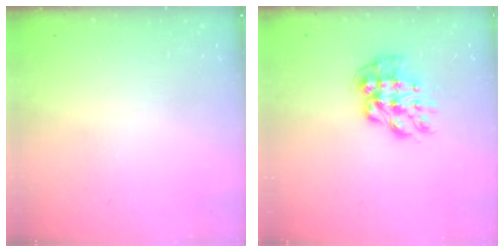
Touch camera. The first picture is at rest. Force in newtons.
{"total": 10.5, "press": 10.4, "slide": 0.9}